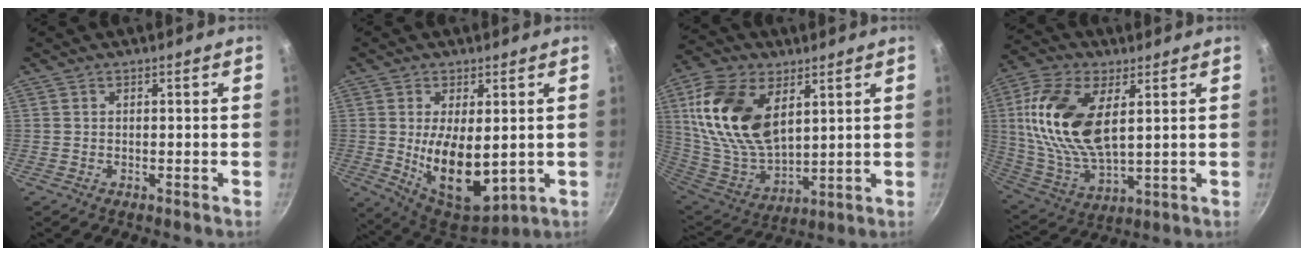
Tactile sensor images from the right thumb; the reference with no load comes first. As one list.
[{"total": 13.8, "force": [-0.2, 6.8, 12.0], "torque": [-0.180, -0.026, 0.017]}, {"total": 20.8, "force": [7.0, 12.3, 15.3], "torque": [-0.281, -0.031, 0.145]}, {"total": 19.2, "force": [4.6, 10.0, 15.8], "torque": [-0.310, -0.011, 0.092]}]